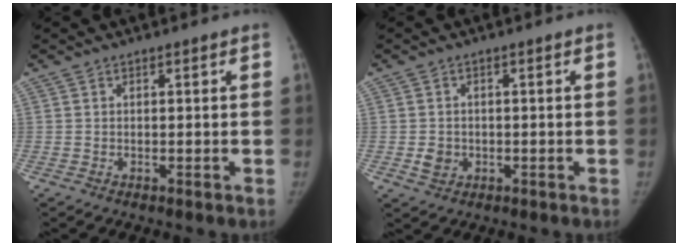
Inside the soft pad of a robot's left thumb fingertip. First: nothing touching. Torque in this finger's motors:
{"motor_torque": [-0.04, 0.06, 0.25, -0.06, 0.00]}